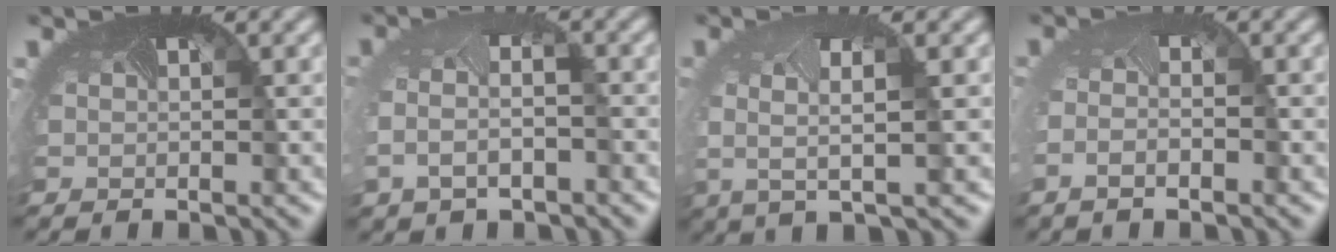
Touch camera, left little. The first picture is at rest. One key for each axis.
{"total": 3.9, "fx": -1.2, "fy": 2.3, "fz": 2.9, "tx": -0.076, "ty": -0.019, "tz": -0.021}
{"total": 2.6, "fx": 0.0, "fy": 0.4, "fz": 2.5, "tx": -0.064, "ty": -0.006, "tz": -0.004}
{"total": 1.9, "fx": -1.0, "fy": 0.6, "fz": 1.4, "tx": -0.030, "ty": -0.014, "tz": -0.016}